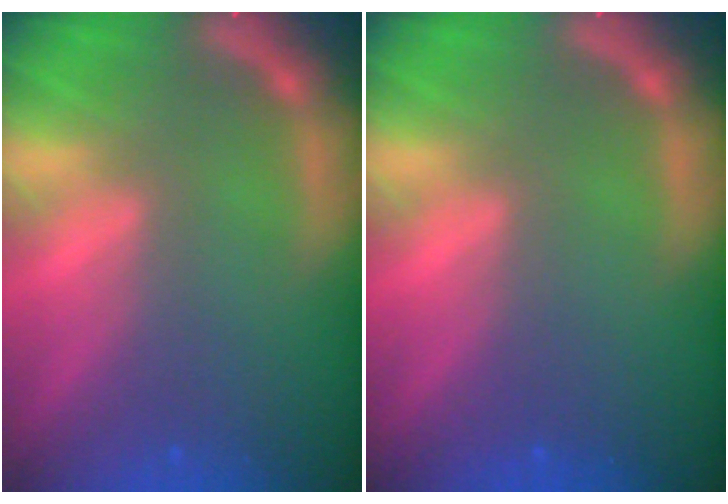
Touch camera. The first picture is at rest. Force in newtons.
{"total": 0.0}